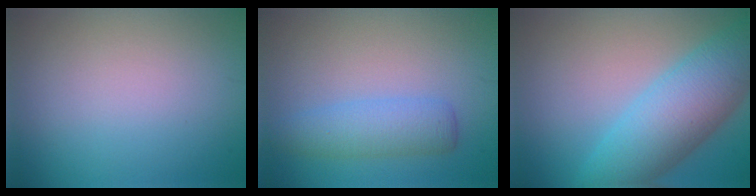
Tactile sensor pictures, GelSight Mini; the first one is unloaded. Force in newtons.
{"total": 3.4, "press": 3.4, "slide": 0.1}
{"total": 8.1, "press": 8.0, "slide": 0.4}